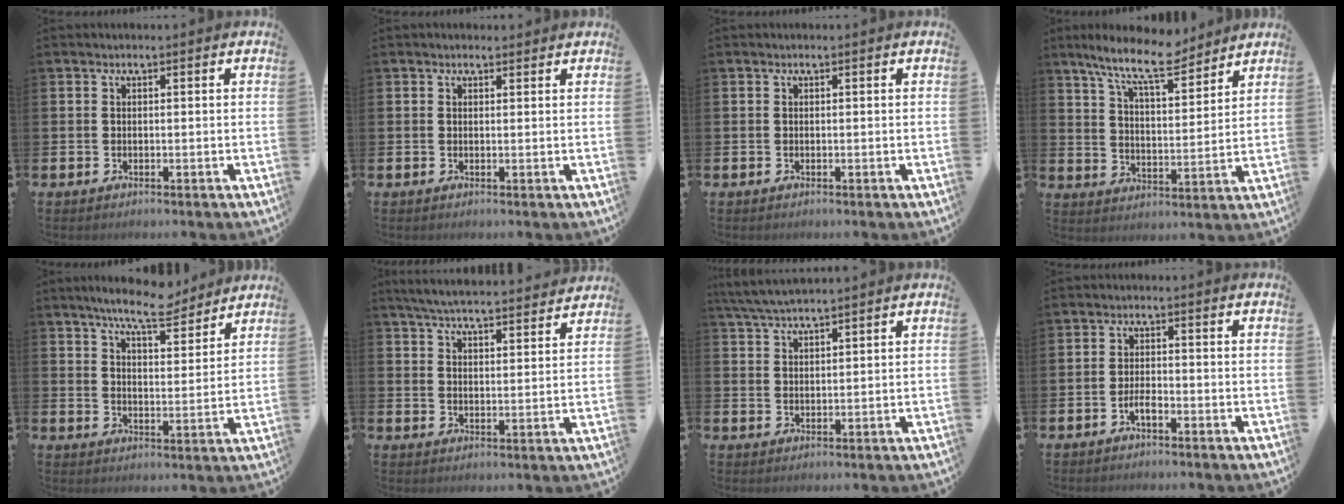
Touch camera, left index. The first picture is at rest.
{"total": 1.0, "force": [0.8, 0.4, 0.2], "torque": [0.004, 0.003, 0.013]}
{"total": 0.0}
{"total": 10.4, "force": [9.0, 2.1, 4.7], "torque": [-0.109, -0.042, 0.161]}
{"total": 8.2, "force": [7.5, 1.3, 3.0], "torque": [-0.069, -0.035, 0.134]}
{"total": 5.9, "force": [5.8, 0.3, 1.1], "torque": [-0.038, -0.038, 0.102]}
{"total": 4.2, "force": [3.9, 0.2, 1.4], "torque": [-0.042, -0.007, 0.073]}
{"total": 2.0, "force": [-1.1, 0.7, 1.5], "torque": [-0.029, 0.002, -0.023]}